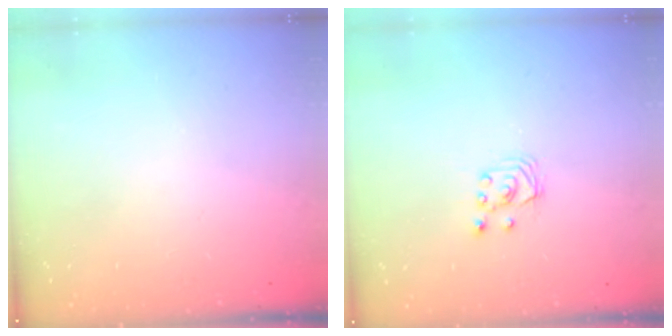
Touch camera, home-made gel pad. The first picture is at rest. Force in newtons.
{"total": 2.6, "press": 2.6, "slide": 0.3}